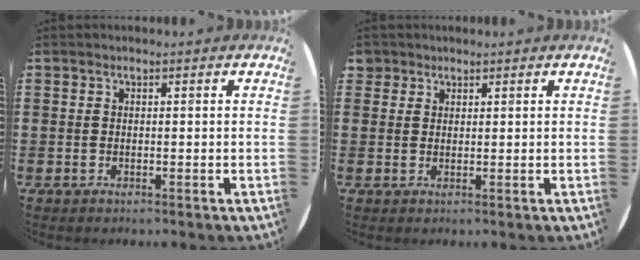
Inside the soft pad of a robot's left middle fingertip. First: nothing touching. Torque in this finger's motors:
{"motor_torque": [-0.01, 0.05, 0.00, 0.00]}